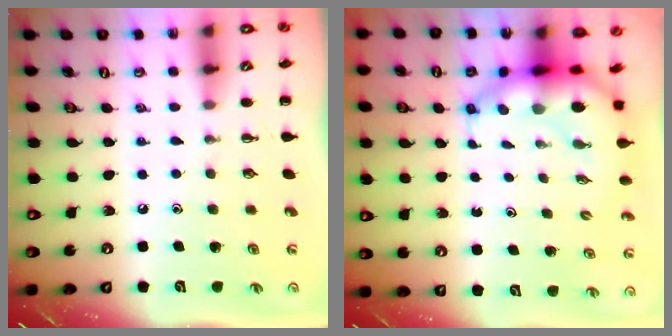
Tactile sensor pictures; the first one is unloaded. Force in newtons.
{"total": 8.0, "press": 7.6, "slide": 2.2}